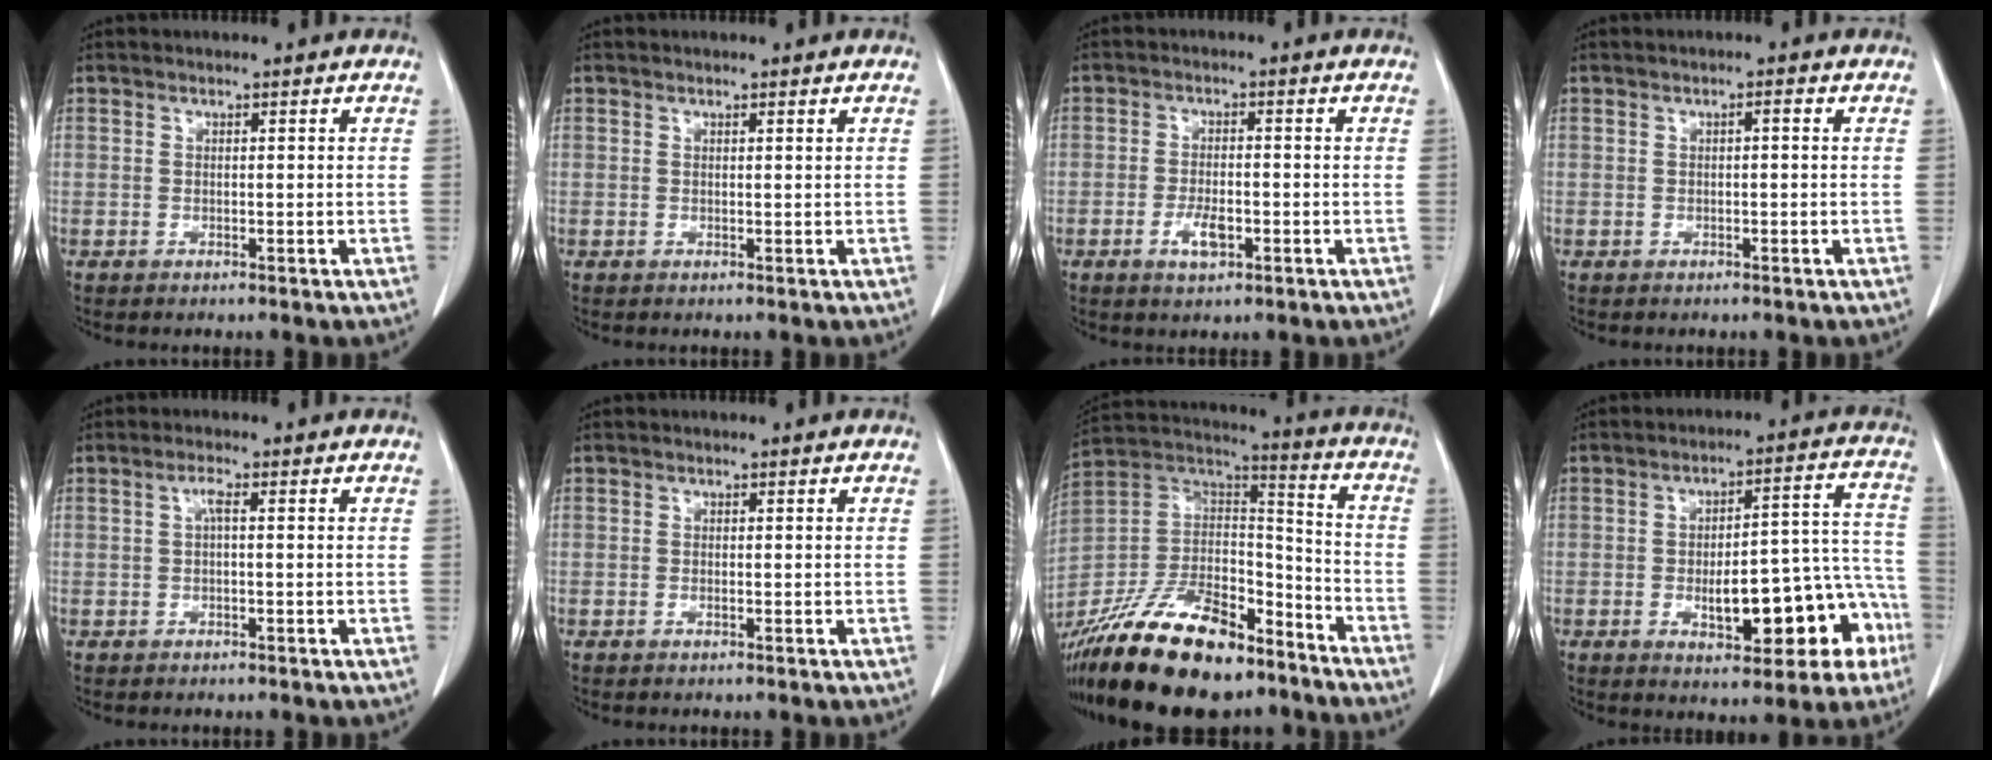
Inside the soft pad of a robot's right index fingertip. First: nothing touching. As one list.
[{"total": 0.5, "force": [0.3, 0.2, 0.4], "torque": [-0.013, 0.006, 0.007]}, {"total": 4.5, "force": [-1.8, 2.0, 3.7], "torque": [-0.070, 0.002, -0.026]}, {"total": 1.2, "force": [0.2, 0.5, 1.1], "torque": [-0.022, 0.008, 0.005]}, {"total": 2.0, "force": [0.3, 0.6, 1.8], "torque": [-0.042, 0.006, 0.007]}, {"total": 0.7, "force": [-0.2, 0.4, 0.6], "torque": [-0.015, 0.000, -0.003]}, {"total": 28.6, "force": [-20.5, 10.7, 16.8], "torque": [-0.352, -0.019, -0.355]}, {"total": 16.8, "force": [-5.7, 6.4, 14.4], "torque": [-0.148, 0.051, -0.063]}]